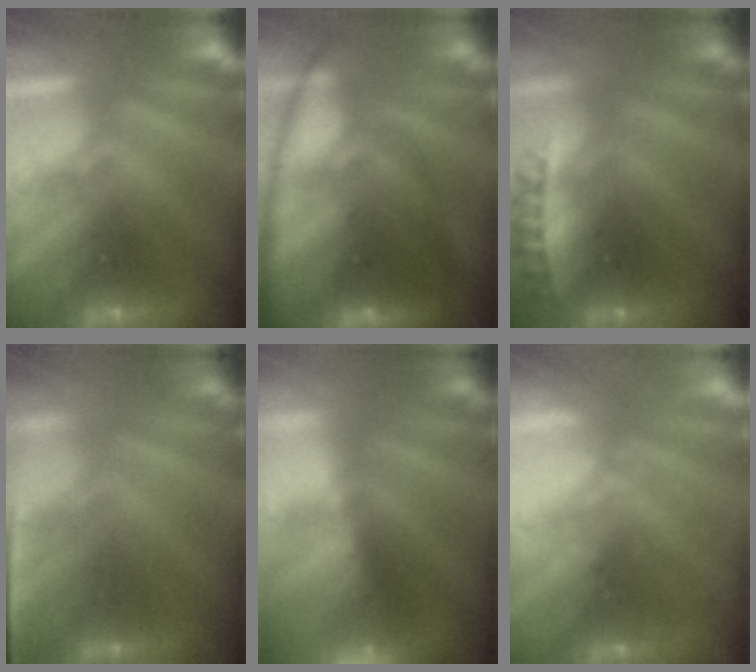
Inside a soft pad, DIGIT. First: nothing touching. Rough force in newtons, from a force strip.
{"total": 7.2}
{"total": 2.5}
{"total": 1.1}
{"total": 9.5}
{"total": 2.4}